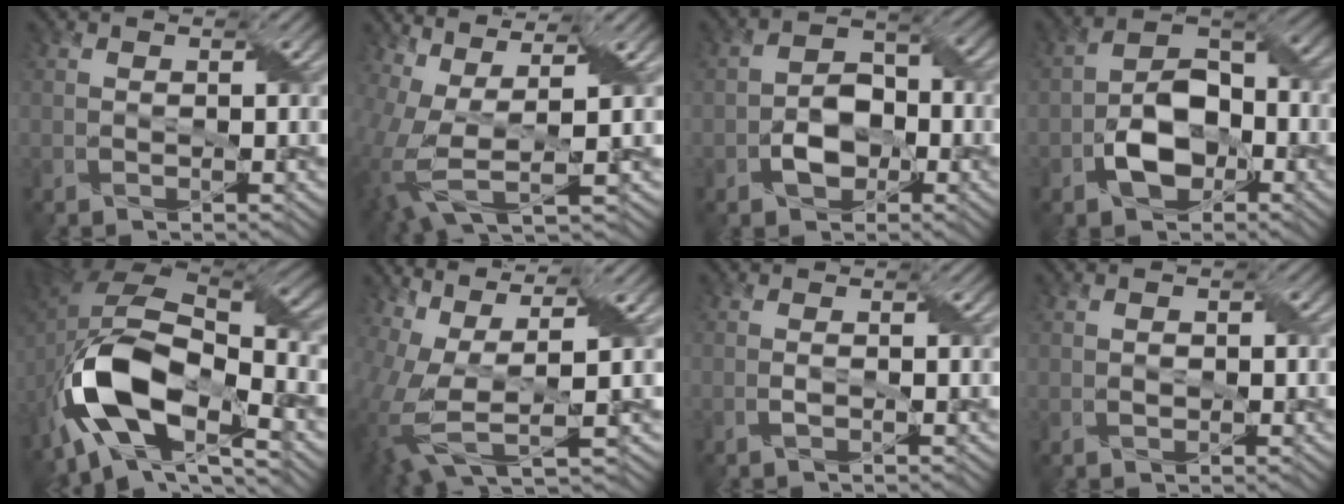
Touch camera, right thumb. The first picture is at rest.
{"total": 9.2, "force": [0.2, 3.1, 8.6], "torque": [-0.215, -0.006, 0.010]}
{"total": 5.3, "force": [-1.9, 3.7, 3.3], "torque": [-0.051, 0.003, -0.037]}
{"total": 8.6, "force": [-3.2, 5.4, 5.8], "torque": [-0.103, 0.005, -0.065]}
{"total": 15.6, "force": [-6.6, 7.9, 11.7], "torque": [-0.234, -0.016, -0.130]}
{"total": 10.8, "force": [-0.2, 3.7, 10.1], "torque": [-0.245, -0.003, 0.006]}
{"total": 1.1, "force": [-0.2, 0.1, 1.1], "torque": [-0.024, 0.003, -0.005]}
{"total": 1.4, "force": [-0.1, 1.0, 1.0], "torque": [-0.018, 0.000, -0.002]}